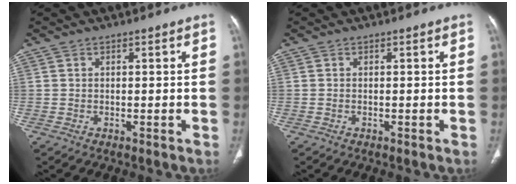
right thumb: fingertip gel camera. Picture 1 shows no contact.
{"total": 0.0}